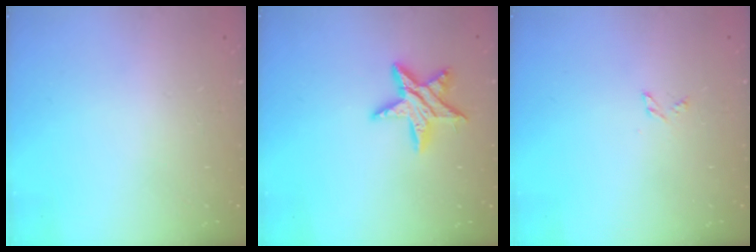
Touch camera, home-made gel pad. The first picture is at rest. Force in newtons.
{"total": 11.7, "press": 11.7, "slide": 0.8}
{"total": 2.4, "press": 2.4, "slide": 0.2}